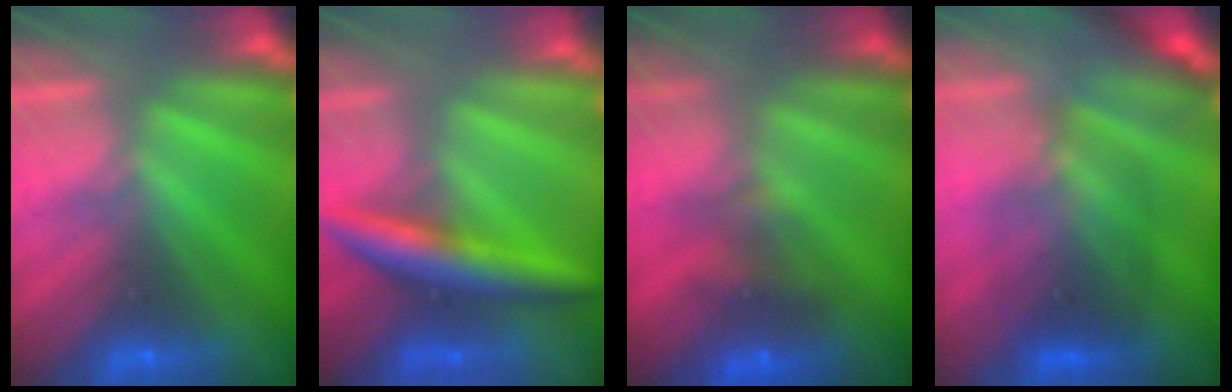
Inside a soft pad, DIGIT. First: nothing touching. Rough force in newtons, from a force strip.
{"total": 6.0}
{"total": 4.8}
{"total": 2.6}